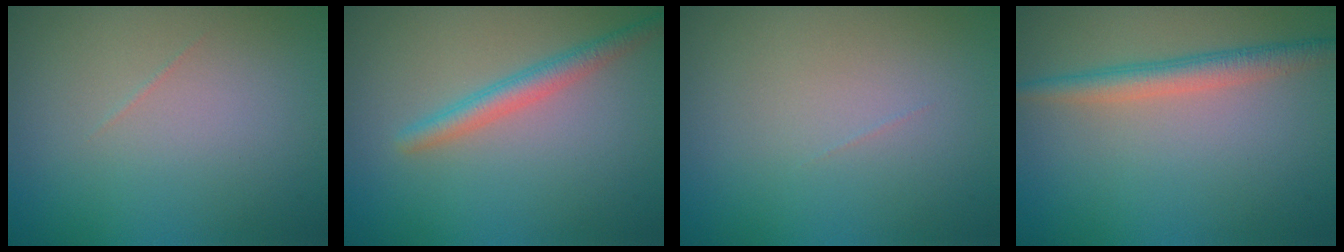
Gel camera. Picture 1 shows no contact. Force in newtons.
{"total": 2.4, "press": 2.4, "slide": 0.1}
{"total": 0.0}
{"total": 2.7, "press": 2.7, "slide": 0.1}